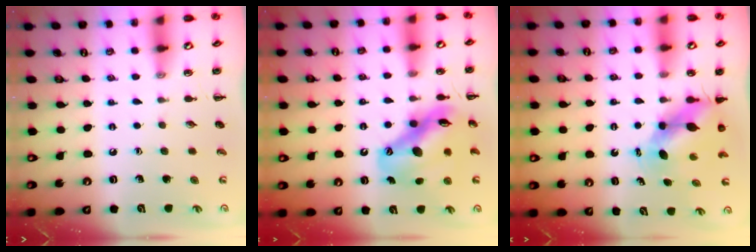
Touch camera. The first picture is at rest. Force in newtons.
{"total": 14.6, "press": 14.1, "slide": 3.7}
{"total": 6.7, "press": 6.7, "slide": 0.9}